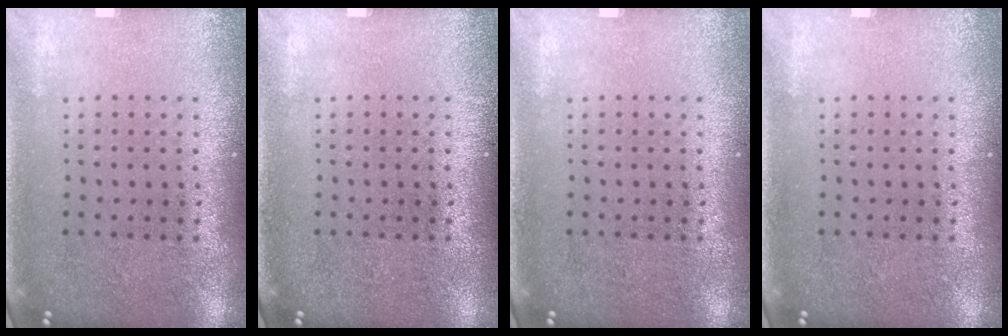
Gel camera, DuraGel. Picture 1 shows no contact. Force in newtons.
{"total": 0.0}
{"total": 0.0}
{"total": 0.0}